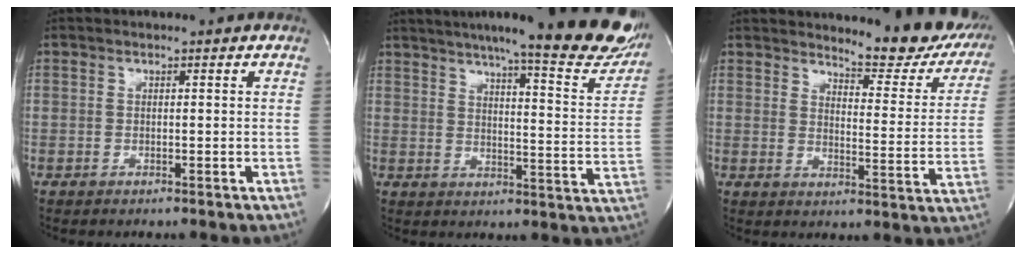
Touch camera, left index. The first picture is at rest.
{"total": 24.2, "force": [20.0, 2.3, 13.3], "torque": [-0.187, -0.045, 0.244]}
{"total": 14.5, "force": [13.1, 3.4, 5.1], "torque": [-0.042, -0.051, 0.137]}